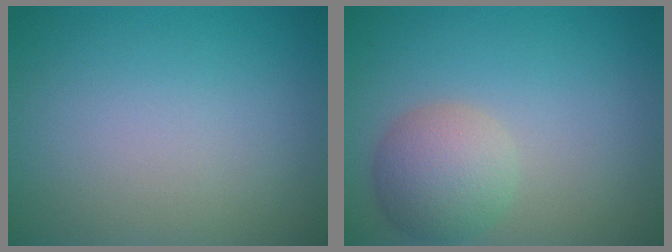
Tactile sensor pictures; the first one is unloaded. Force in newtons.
{"total": 4.1, "press": 4.1, "slide": 0.3}